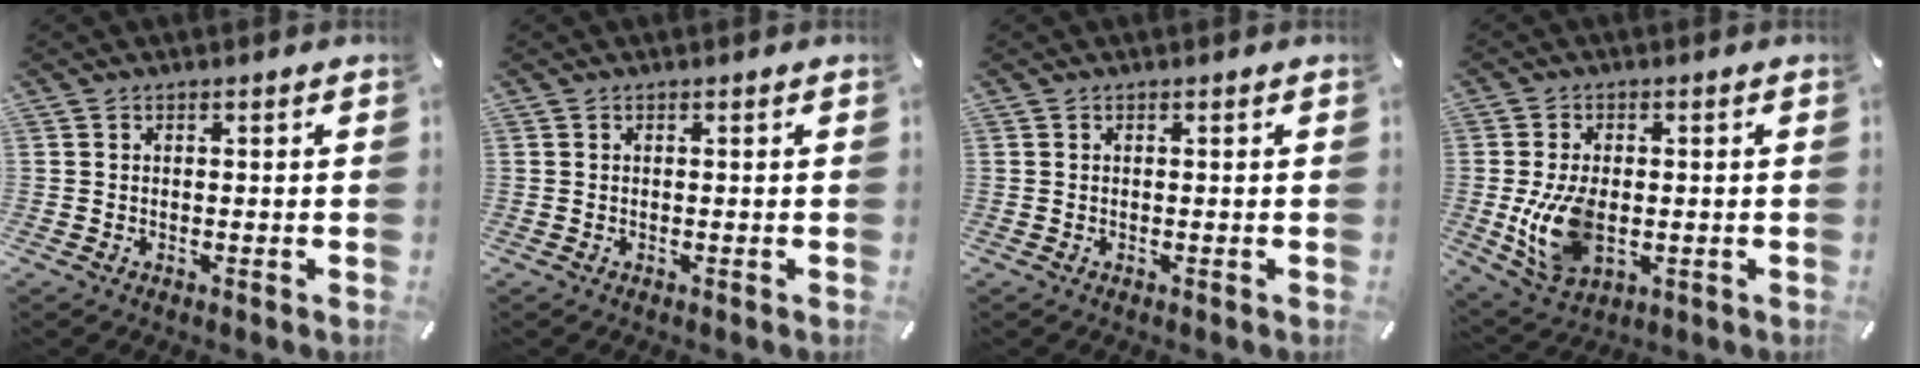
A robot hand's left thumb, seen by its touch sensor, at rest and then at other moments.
{"total": 0.0}
{"total": 0.0}
{"total": 11.1, "force": [-1.2, 7.0, 8.6], "torque": [-0.183, -0.013, -0.021]}